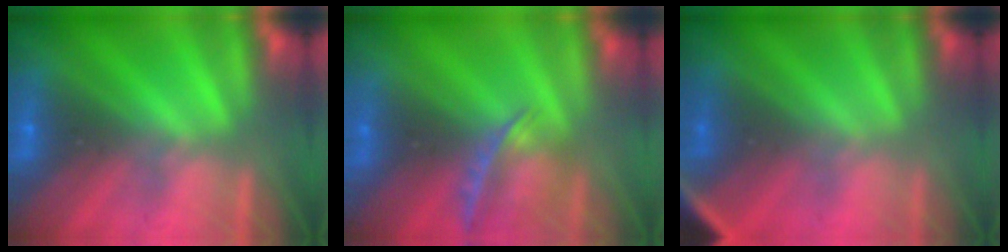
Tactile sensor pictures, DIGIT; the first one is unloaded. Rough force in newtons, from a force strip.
{"total": 5.9}
{"total": 3.0}